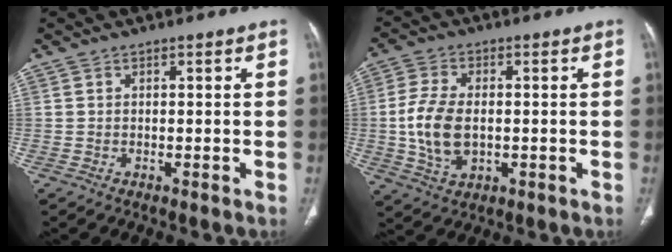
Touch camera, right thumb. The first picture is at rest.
{"total": 10.1, "force": [-0.7, 6.1, 8.0], "torque": [-0.163, 0.001, -0.009]}